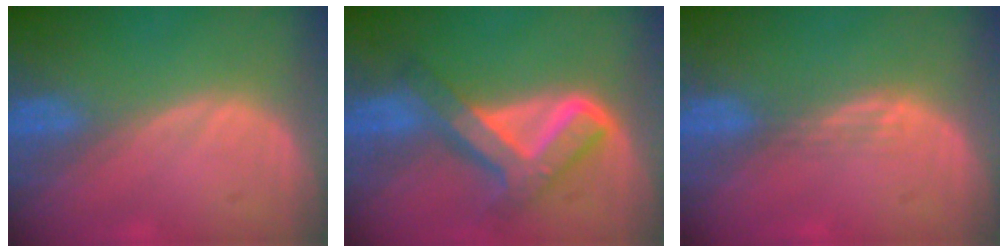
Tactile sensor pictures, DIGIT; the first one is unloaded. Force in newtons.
{"total": 8.1, "press": 8.1, "slide": 0.8}
{"total": 1.8, "press": 1.3, "slide": 1.2}